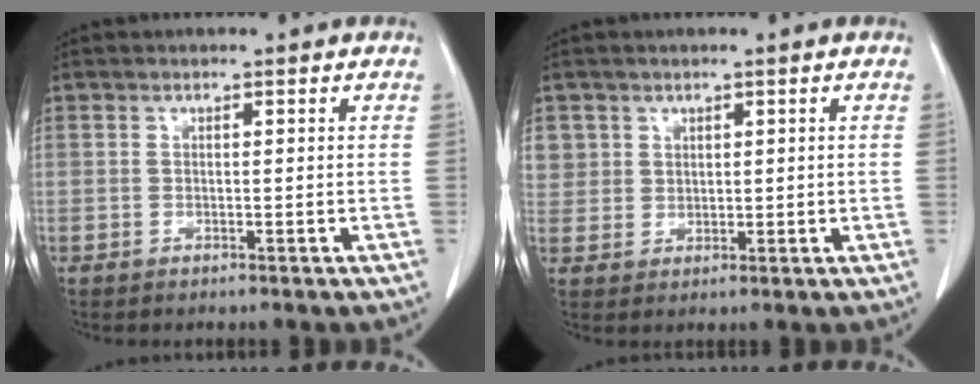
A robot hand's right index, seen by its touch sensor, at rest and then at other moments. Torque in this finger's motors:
{"motor_torque": [-0.20, 0.12, -0.04, 0.01]}